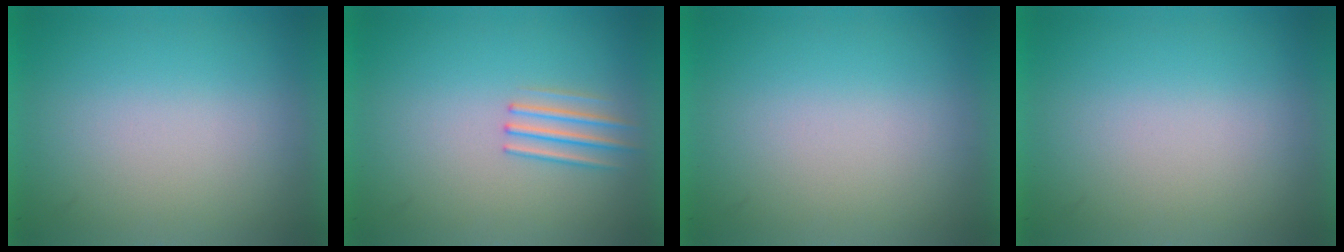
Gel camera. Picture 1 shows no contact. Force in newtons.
{"total": 1.7}
{"total": 1.2}
{"total": 0.0}